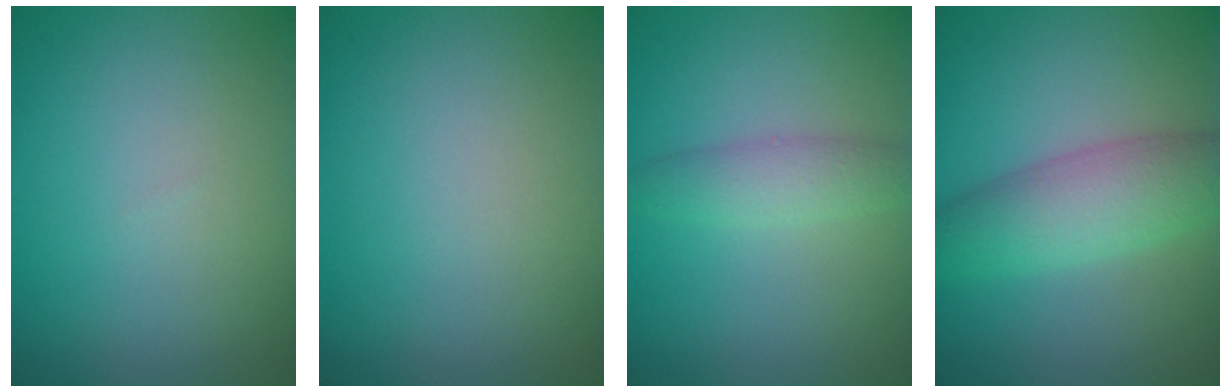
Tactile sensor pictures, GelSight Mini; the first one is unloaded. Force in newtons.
{"total": 0.0}
{"total": 2.5, "press": 2.5, "slide": 0.1}
{"total": 5.3, "press": 5.3, "slide": 0.2}